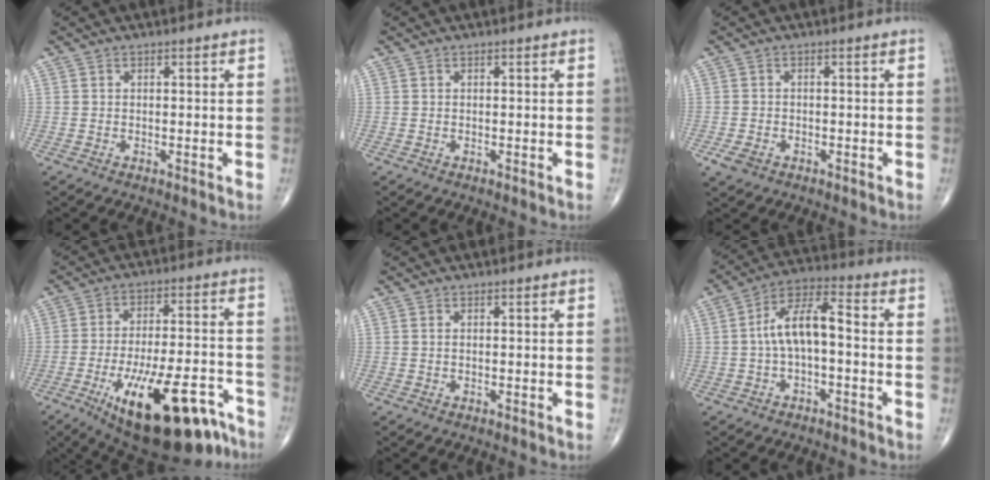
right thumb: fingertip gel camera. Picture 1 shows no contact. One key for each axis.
{"total": 0.0}
{"total": 2.7, "fx": -1.3, "fy": 1.9, "fz": 1.5, "tx": -0.031, "ty": 0.002, "tz": -0.019}
{"total": 23.4, "fx": -12.9, "fy": 8.6, "fz": 17.5, "tx": -0.235, "ty": 0.057, "tz": -0.189}
{"total": 0.5, "fx": 0.1, "fy": 0.3, "fz": 0.4, "tx": -0.011, "ty": 0.004, "tz": 0.004}
{"total": 9.6, "fx": -0.8, "fy": 4.2, "fz": 8.6, "tx": -0.161, "ty": 0.044, "tz": -0.020}